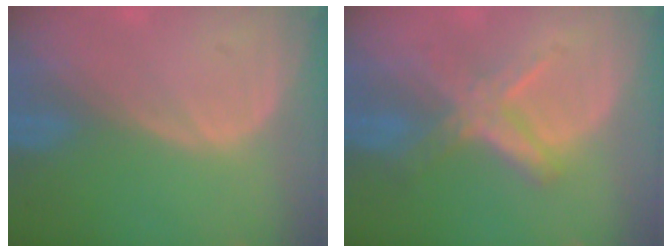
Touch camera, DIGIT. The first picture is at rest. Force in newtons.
{"total": 6.7, "press": 5.9, "slide": 3.2}